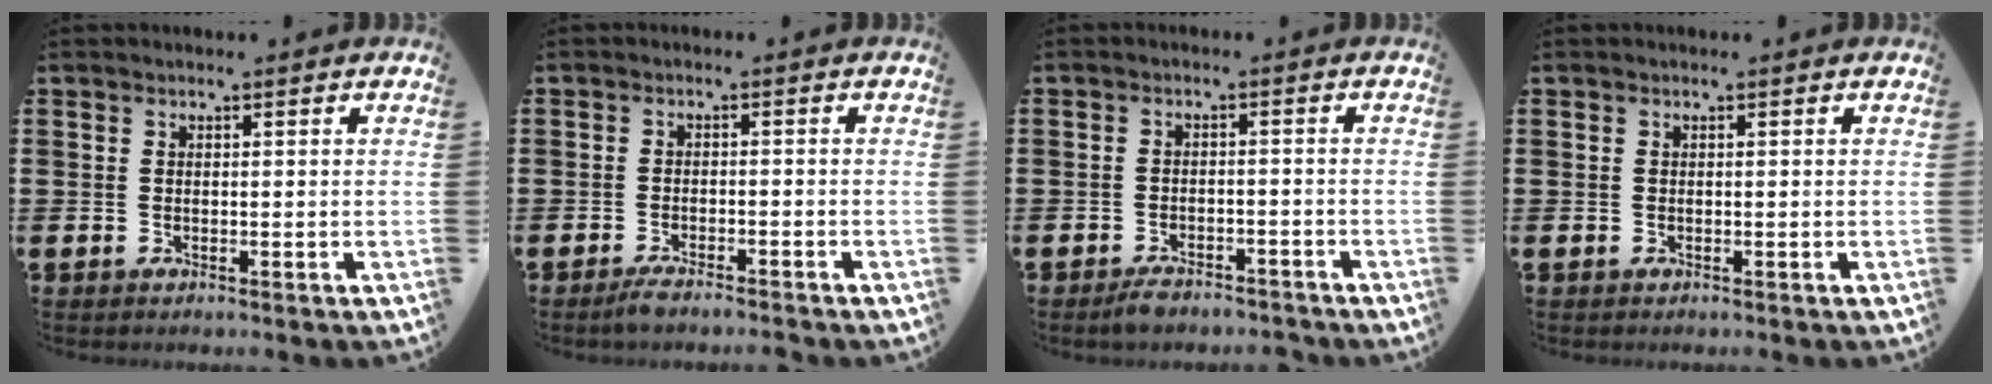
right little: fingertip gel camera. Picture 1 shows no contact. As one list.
[{"total": 1.9, "force": [-1.7, 0.0, 0.8], "torque": [-0.014, 0.004, -0.033]}, {"total": 2.2, "force": [-2.1, 0.5, 0.5], "torque": [-0.012, 0.007, -0.043]}, {"total": 0.0}]